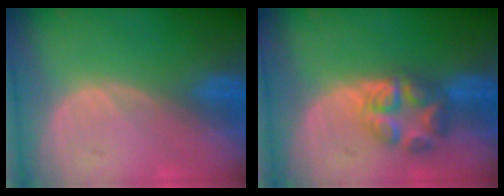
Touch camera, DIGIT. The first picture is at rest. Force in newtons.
{"total": 5.8, "press": 5.8, "slide": 0.1}